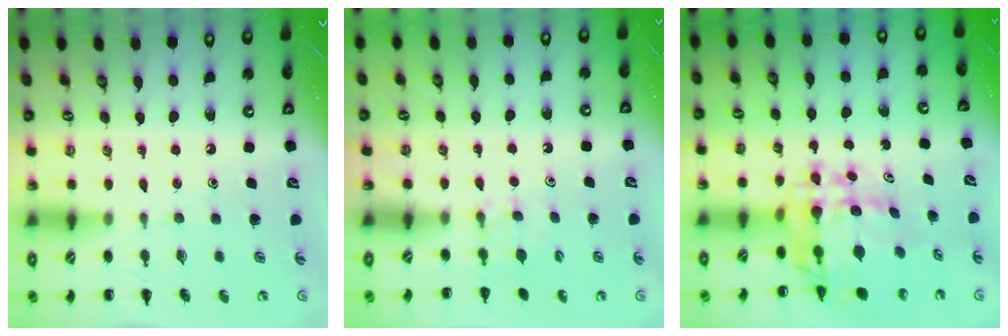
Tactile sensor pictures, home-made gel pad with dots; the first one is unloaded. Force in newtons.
{"total": 3.5, "press": 3.3, "slide": 1.2}
{"total": 11.0, "press": 10.4, "slide": 3.7}